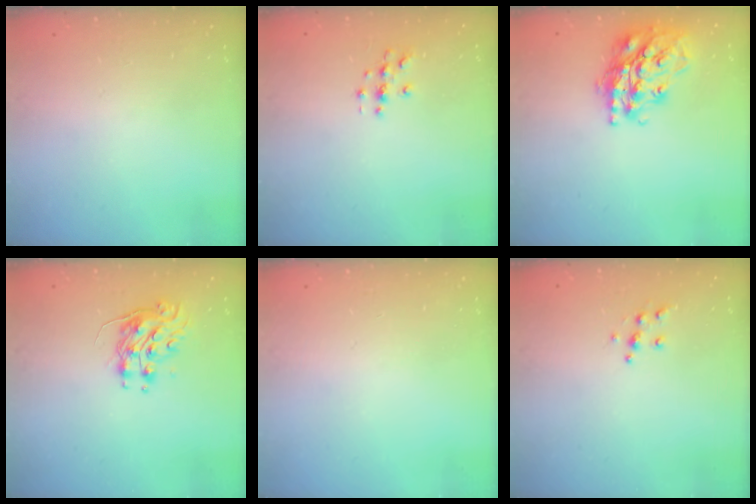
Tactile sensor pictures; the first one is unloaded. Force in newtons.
{"total": 2.7, "press": 2.7, "slide": 0.3}
{"total": 20.3, "press": 20.3, "slide": 1.6}
{"total": 8.8, "press": 8.7, "slide": 0.4}
{"total": 0.0}
{"total": 5.6, "press": 5.6, "slide": 0.5}